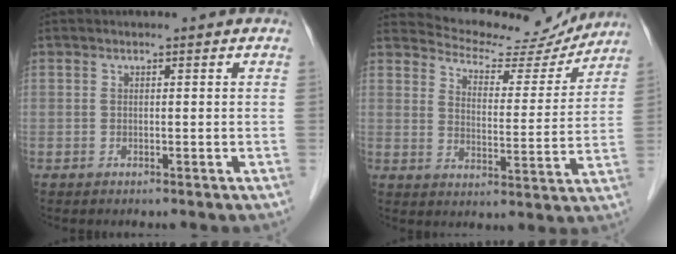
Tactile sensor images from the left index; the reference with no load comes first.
{"total": 14.1, "force": [13.7, 2.9, 2.0], "torque": [-0.025, -0.012, 0.180]}